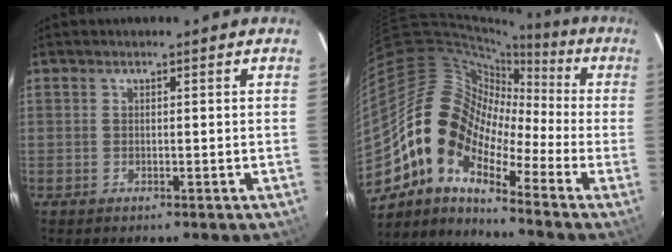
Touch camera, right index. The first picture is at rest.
{"total": 13.1, "force": [-7.2, 7.5, 8.0], "torque": [-0.137, 0.015, -0.160]}